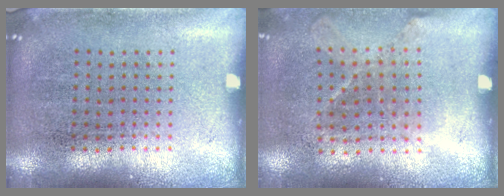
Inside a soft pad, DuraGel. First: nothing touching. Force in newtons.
{"total": 1.2, "press": 0.9, "slide": 0.9}